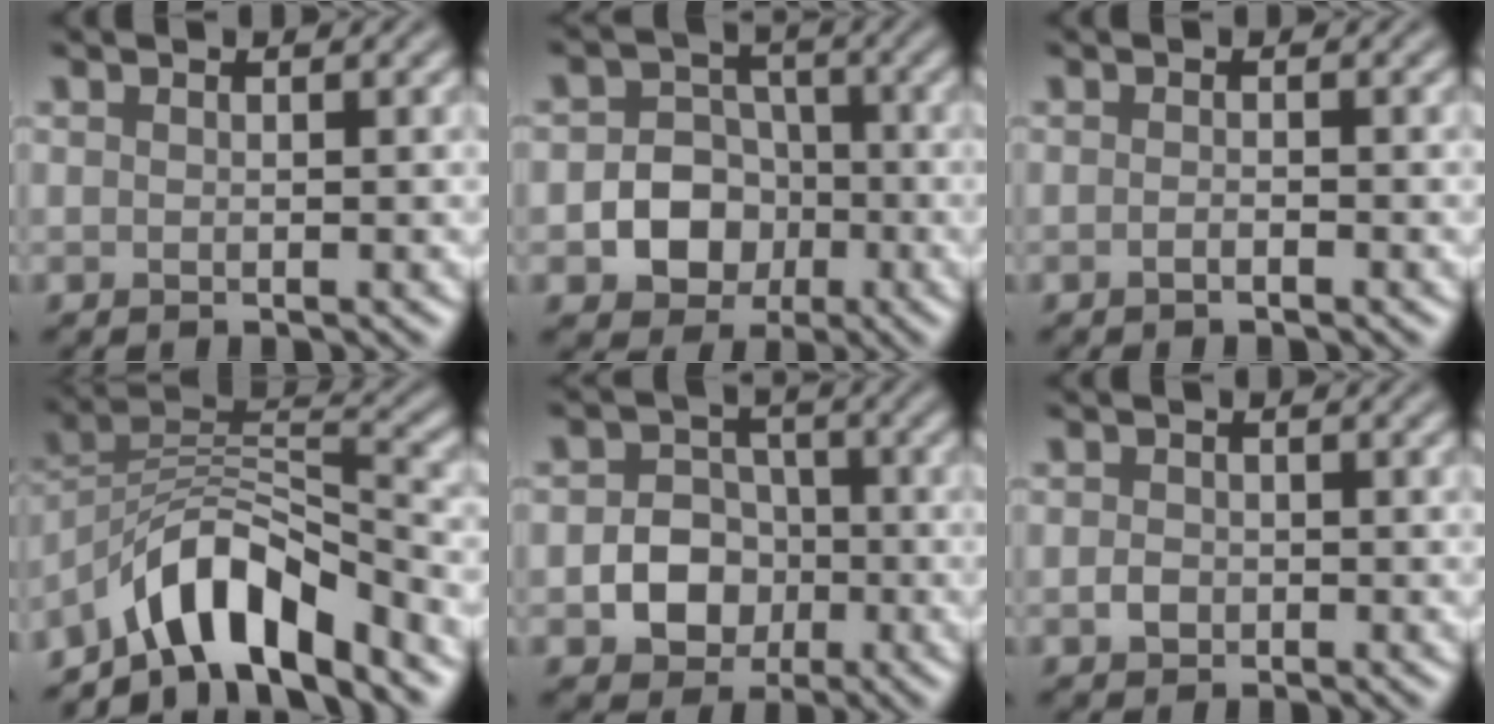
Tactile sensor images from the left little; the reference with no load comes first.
{"total": 5.7, "force": [-1.6, 4.8, 2.6], "torque": [-0.010, -0.002, -0.047]}
{"total": 0.8, "force": [-0.5, 0.2, 0.5], "torque": [-0.011, 0.000, -0.009]}
{"total": 7.9, "force": [-5.8, 2.5, 4.7], "torque": [-0.064, 0.007, -0.111]}
{"total": 4.9, "force": [-1.4, 4.1, 2.4], "torque": [-0.012, -0.001, -0.038]}
{"total": 1.2, "force": [-0.4, 1.0, 0.6], "torque": [-0.009, -0.002, -0.010]}